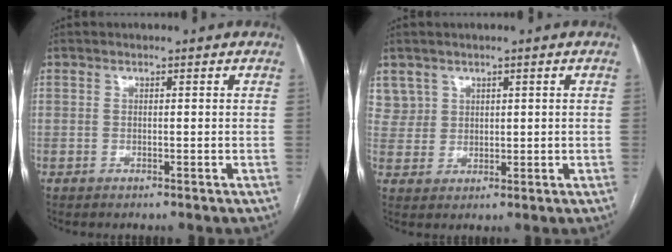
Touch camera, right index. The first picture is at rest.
{"total": 3.8, "force": [2.2, 3.1, -0.4], "torque": [0.021, 0.005, 0.043]}